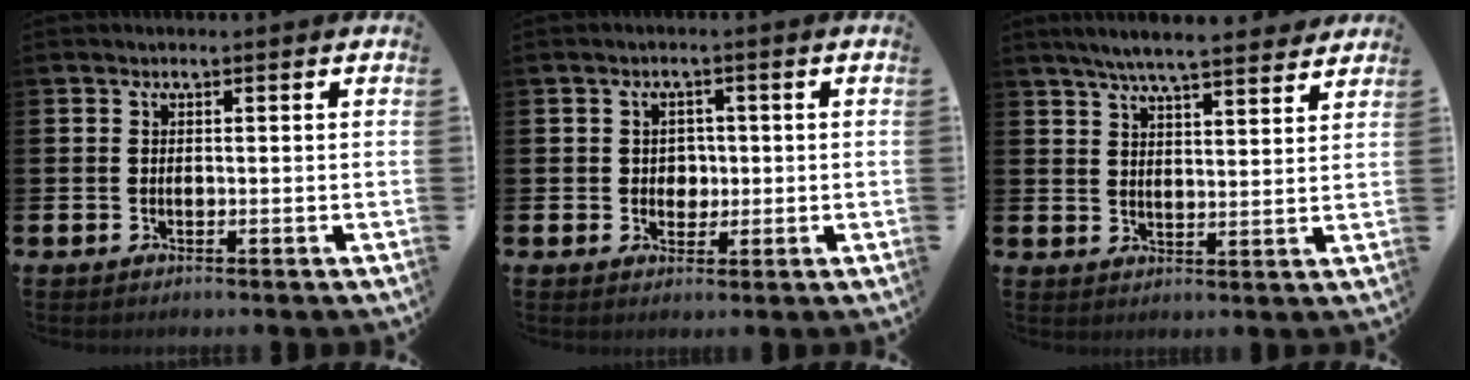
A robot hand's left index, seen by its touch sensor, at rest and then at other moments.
{"total": 2.5, "force": [0.5, 2.3, 0.9], "torque": [-0.009, 0.004, 0.004]}
{"total": 6.6, "force": [6.3, 0.3, 2.1], "torque": [-0.049, -0.032, 0.109]}